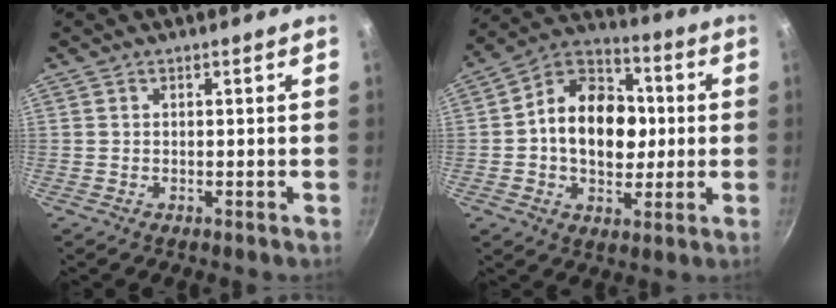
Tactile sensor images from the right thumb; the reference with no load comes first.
{"total": 17.1, "force": [0.3, 12.5, 11.7], "torque": [-0.145, 0.025, -0.013]}